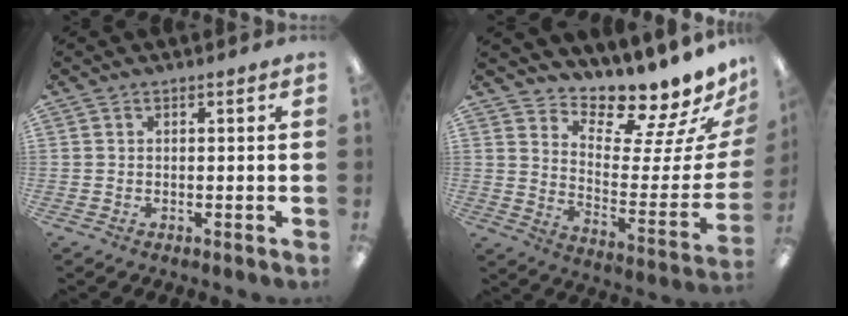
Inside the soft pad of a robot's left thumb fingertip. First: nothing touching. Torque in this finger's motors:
{"motor_torque": [2.22, 0.30, 0.83, -1.45, 0.08]}